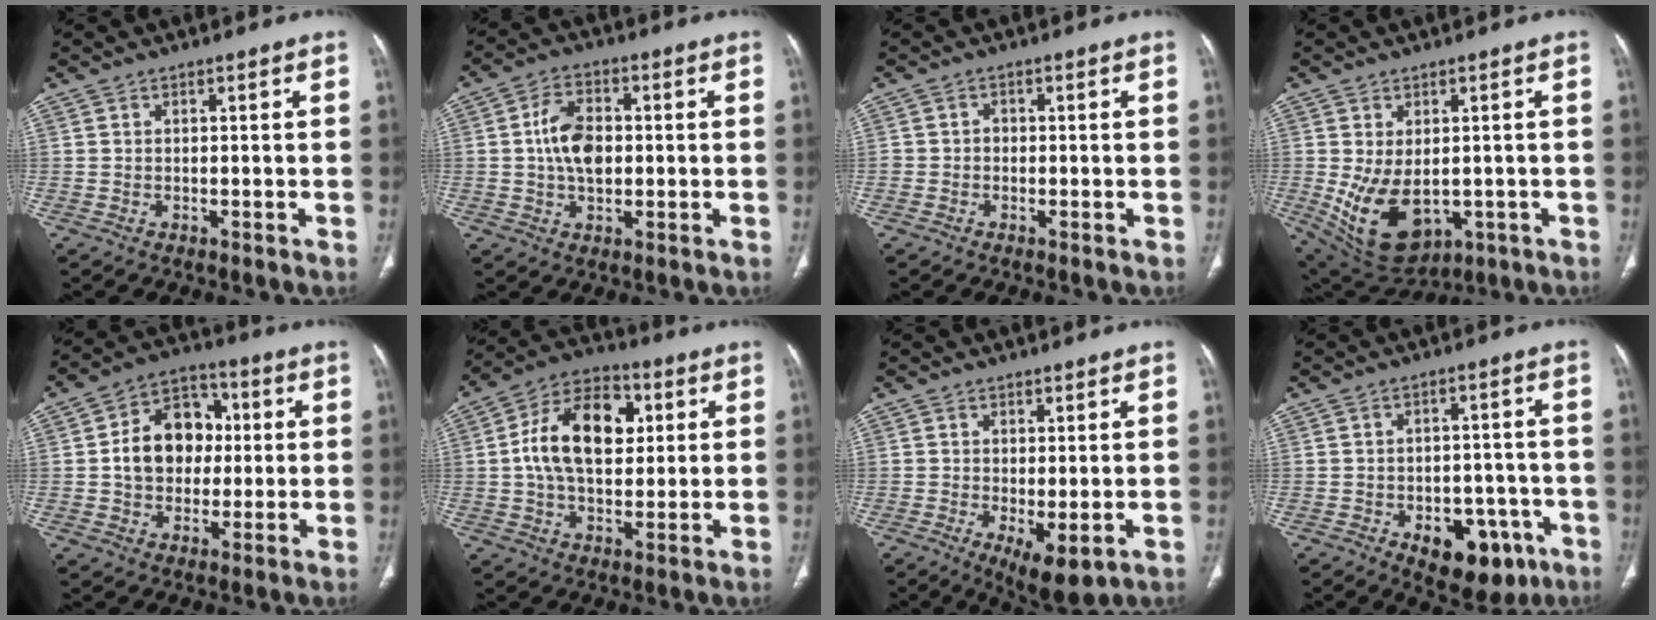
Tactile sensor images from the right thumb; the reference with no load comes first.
{"total": 8.3, "force": [0.2, 5.2, 6.4], "torque": [-0.103, 0.011, 0.001]}
{"total": 1.4, "force": [-0.4, 1.3, 0.5], "torque": [0.006, 0.008, -0.012]}
{"total": 13.1, "force": [-2.4, 8.2, 9.9], "torque": [-0.167, -0.010, -0.006]}
{"total": 13.4, "force": [0.8, 10.4, 8.4], "torque": [-0.098, 0.021, 0.010]}
{"total": 16.0, "force": [2.7, 10.0, 12.2], "torque": [-0.188, 0.013, 0.039]}
{"total": 7.3, "force": [-2.1, 2.9, 6.4], "torque": [-0.100, -0.019, -0.021]}
{"total": 12.2, "force": [-5.6, 7.3, 7.9], "torque": [-0.070, 0.031, -0.064]}